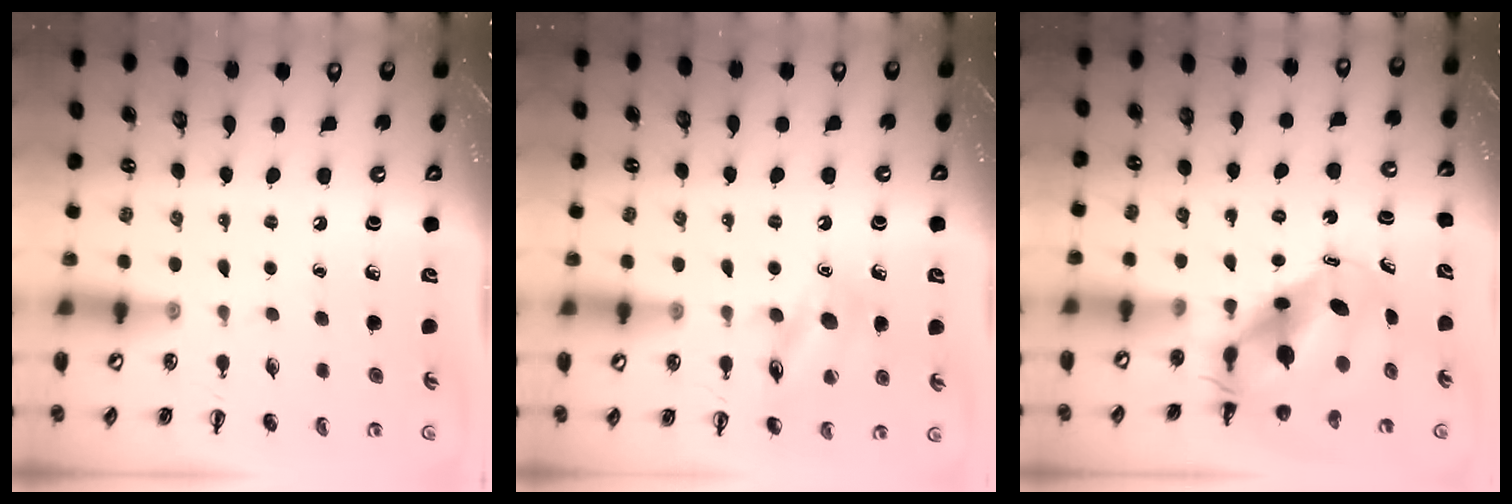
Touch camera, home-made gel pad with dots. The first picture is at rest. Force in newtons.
{"total": 13.7, "press": 13.7, "slide": 1.0}
{"total": 7.8, "press": 7.5, "slide": 2.2}